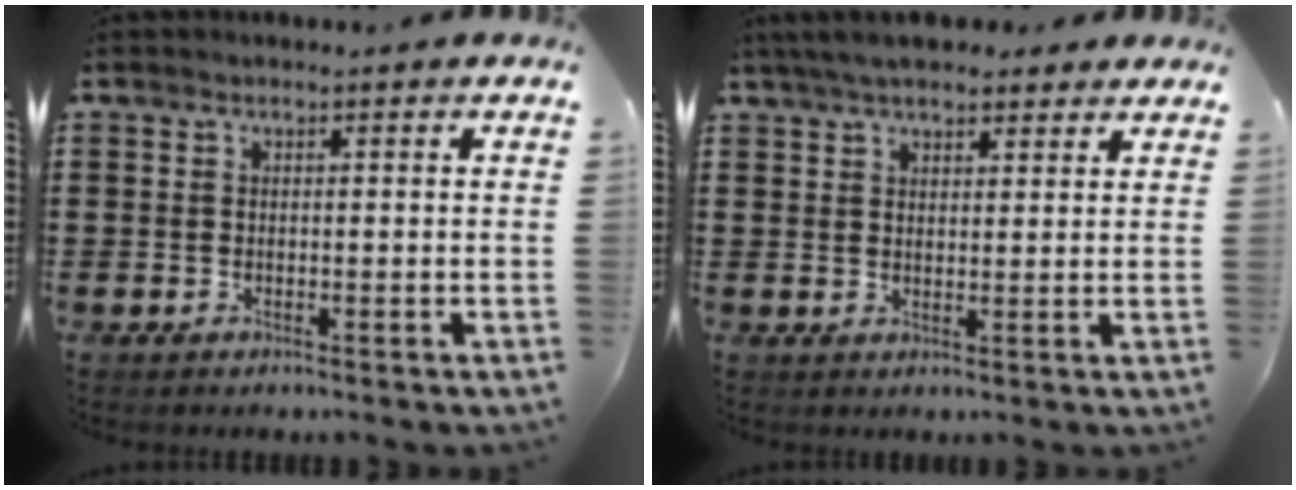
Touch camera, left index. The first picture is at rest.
{"total": 5.0, "force": [4.4, 1.5, 2.0], "torque": [-0.051, 0.000, 0.082]}